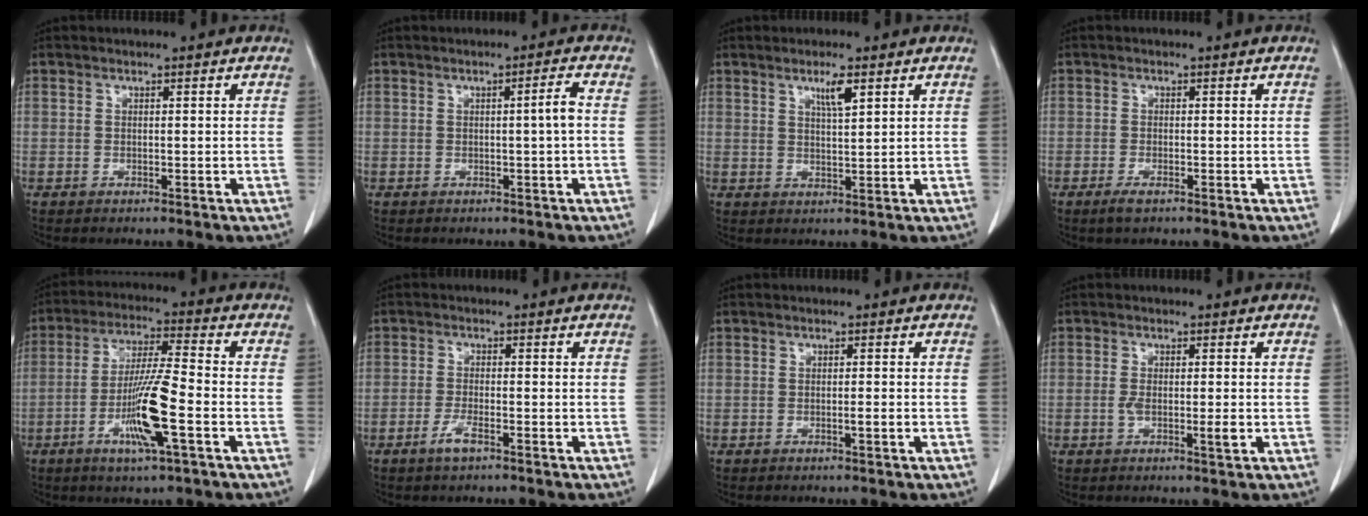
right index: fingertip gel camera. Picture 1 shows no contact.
{"total": 2.1, "force": [-0.2, -0.4, 2.1], "torque": [-0.030, 0.001, -0.002]}
{"total": 3.4, "force": [1.9, 0.2, 2.8], "torque": [-0.050, -0.003, 0.035]}
{"total": 1.8, "force": [-1.2, 0.4, 1.2], "torque": [-0.027, -0.003, -0.022]}
{"total": 11.3, "force": [-3.7, 0.2, 10.6], "torque": [-0.206, -0.011, -0.072]}
{"total": 2.8, "force": [-1.9, 0.5, 2.1], "torque": [-0.045, -0.002, -0.037]}
{"total": 1.1, "force": [-0.4, -0.1, 1.0], "torque": [-0.017, -0.001, -0.005]}
{"total": 3.0, "force": [-0.7, 0.5, 2.9], "torque": [-0.053, -0.004, -0.010]}